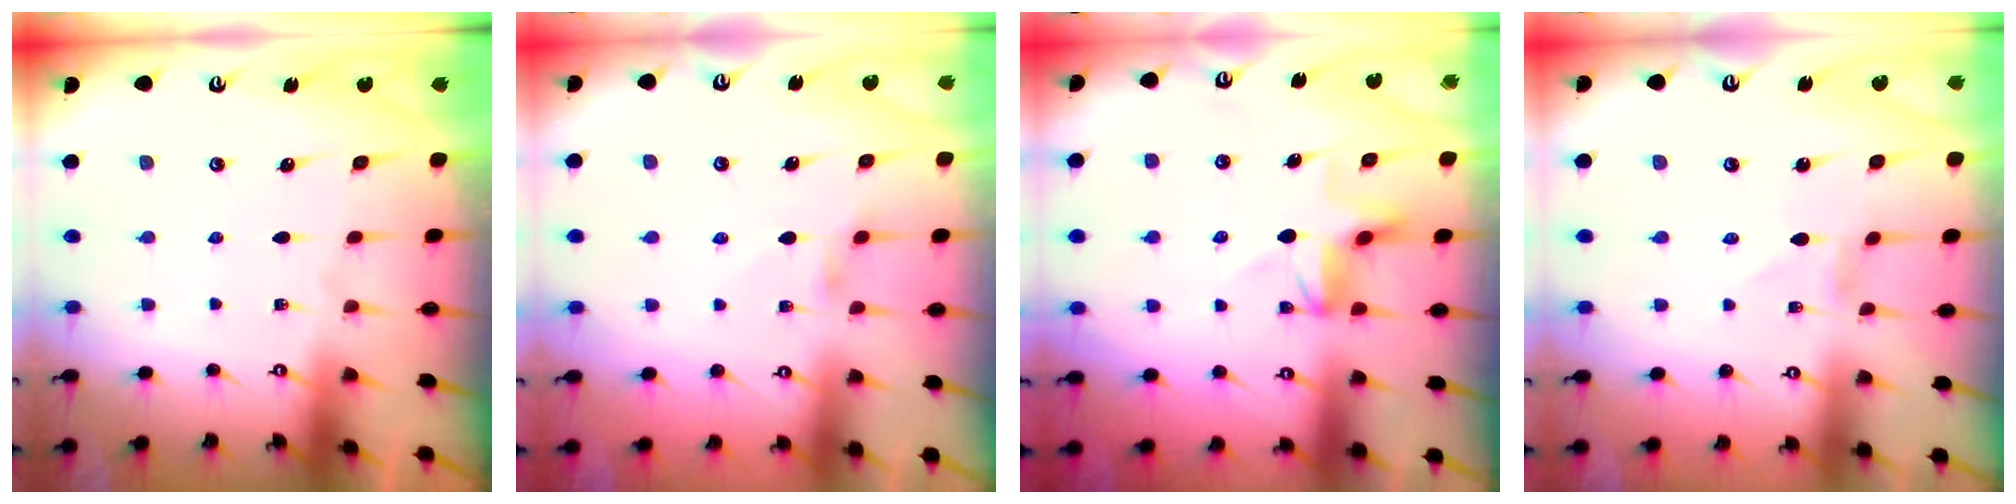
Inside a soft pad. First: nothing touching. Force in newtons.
{"total": 2.7, "press": 2.7, "slide": 0.5}
{"total": 5.5, "press": 5.1, "slide": 2.2}
{"total": 0.8, "press": 0.8, "slide": 0.1}